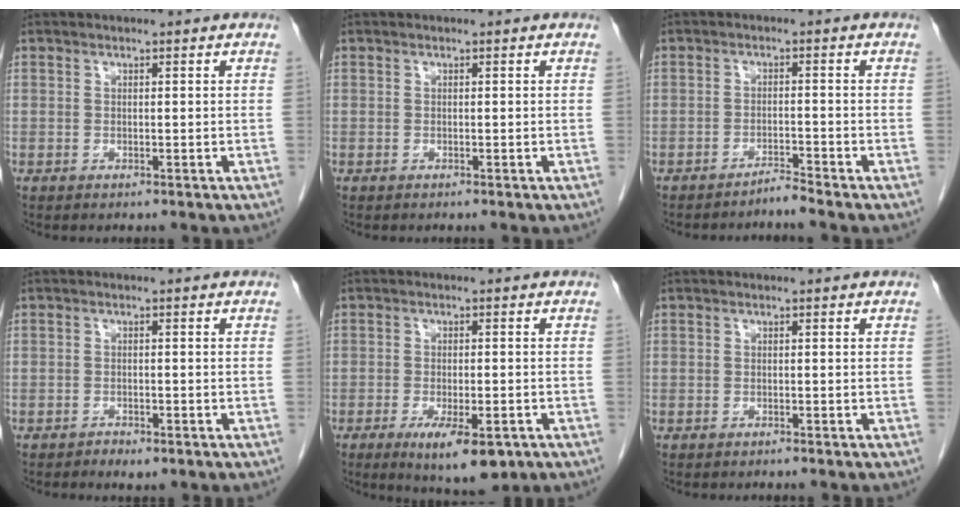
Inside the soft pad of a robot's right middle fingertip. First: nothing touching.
{"total": 0.0}
{"total": 2.0, "force": [-1.9, -0.6, 0.1], "torque": [0.008, -0.004, -0.033]}
{"total": 1.6, "force": [-1.1, 0.6, 0.9], "torque": [-0.019, -0.002, -0.012]}
{"total": 8.1, "force": [-4.3, 2.3, 6.5], "torque": [-0.097, -0.015, -0.057]}
{"total": 0.0}